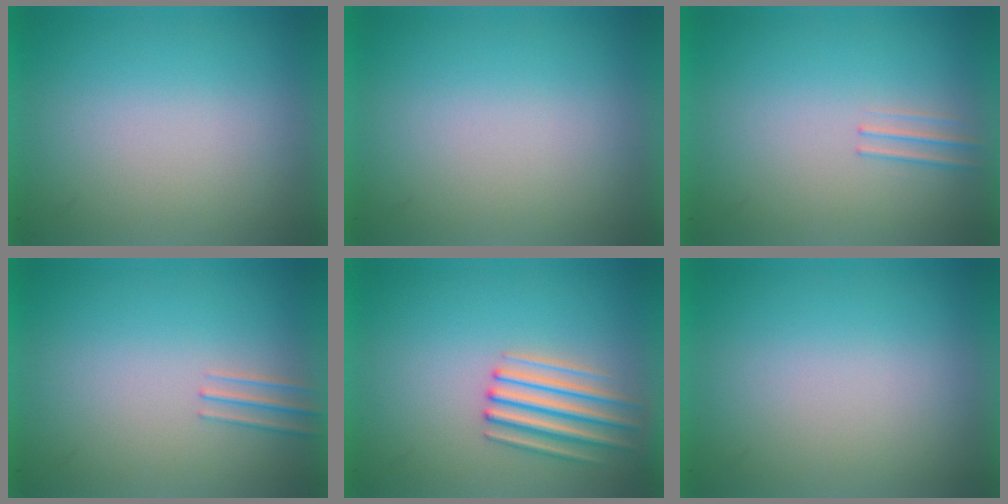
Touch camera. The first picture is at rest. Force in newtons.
{"total": 1.1}
{"total": 1.2}
{"total": 1.1}
{"total": 1.6}
{"total": 0.0}